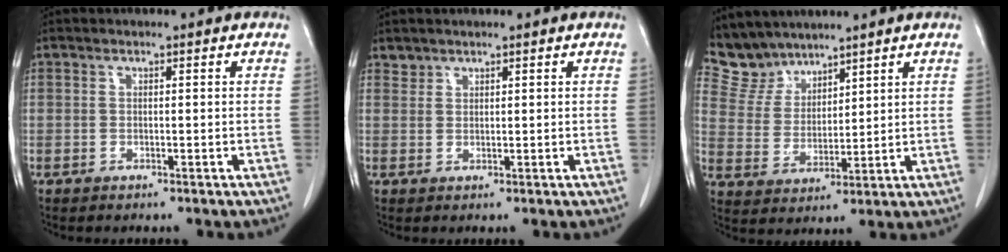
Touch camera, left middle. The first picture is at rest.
{"total": 1.1, "force": [1.0, 0.4, -0.2], "torque": [0.007, 0.002, 0.018]}
{"total": 6.5, "force": [6.1, 2.3, 0.0], "torque": [-0.011, 0.007, 0.137]}